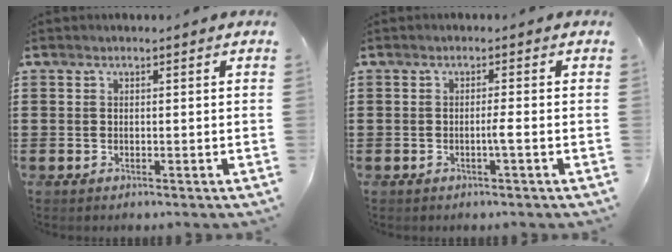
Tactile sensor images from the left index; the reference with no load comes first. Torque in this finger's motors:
{"motor_torque": [0.03, 0.03, 0.02, 0.03]}